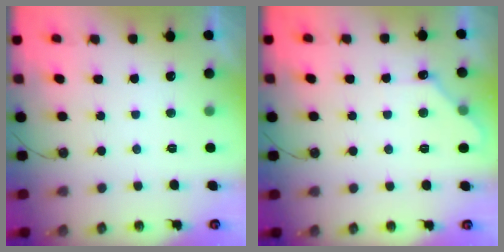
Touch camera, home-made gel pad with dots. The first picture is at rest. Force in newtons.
{"total": 5.7, "press": 5.6, "slide": 0.7}